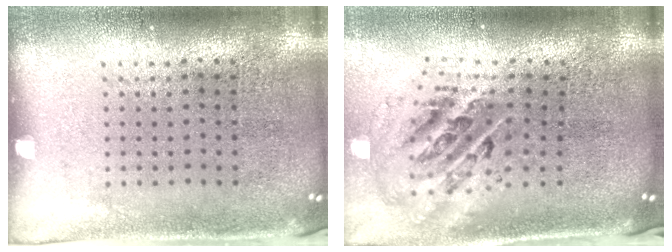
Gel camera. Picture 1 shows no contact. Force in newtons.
{"total": 2.1, "press": 1.6, "slide": 1.4}